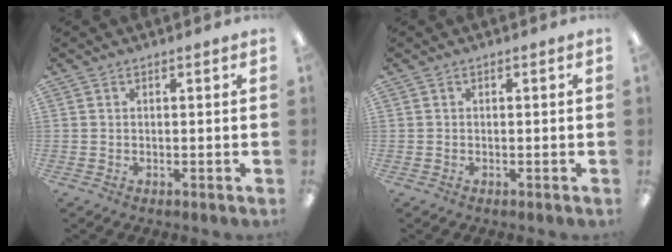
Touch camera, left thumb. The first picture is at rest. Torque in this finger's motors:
{"motor_torque": [0.01, 0.00, -0.05, 0.02, 0.00]}